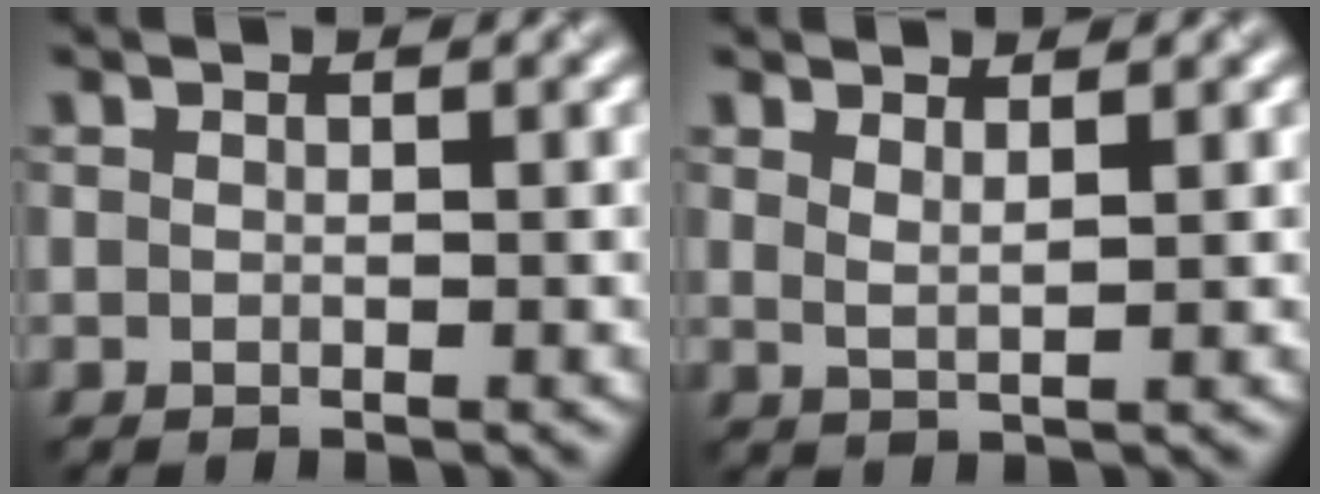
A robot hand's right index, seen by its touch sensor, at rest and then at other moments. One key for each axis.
{"total": 1.1, "fx": 0.9, "fy": 0.2, "fz": 0.6, "tx": -0.004, "ty": 0.002, "tz": 0.018}